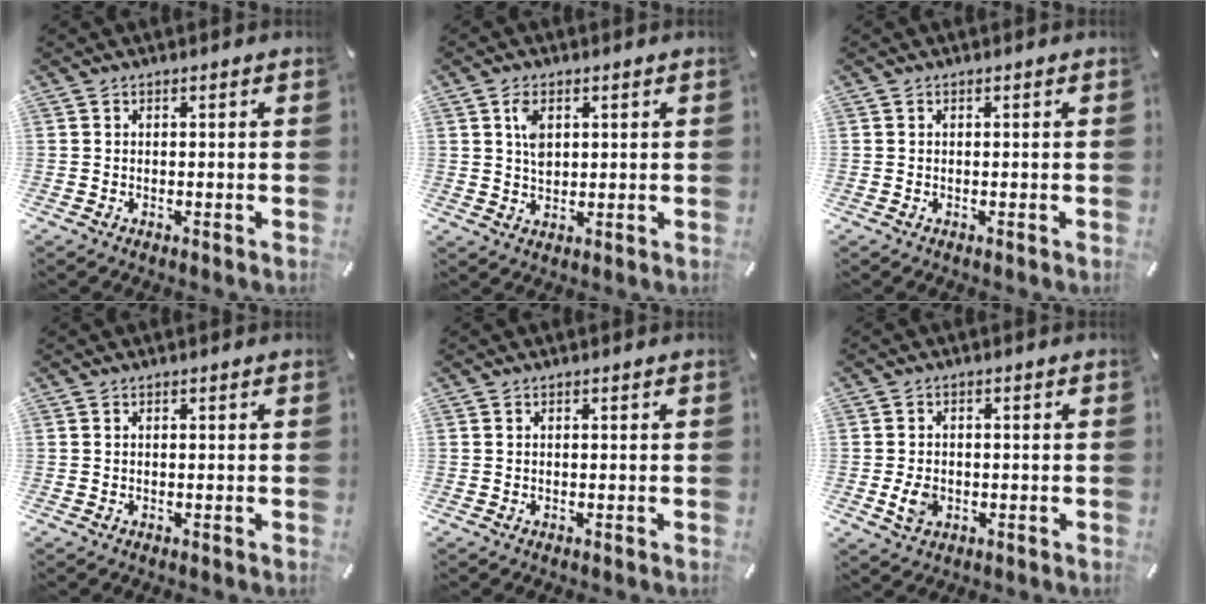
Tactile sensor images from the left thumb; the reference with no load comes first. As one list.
[{"total": 4.5, "force": [1.5, 3.0, 3.1], "torque": [-0.053, -0.001, 0.024]}, {"total": 0.0}, {"total": 0.0}, {"total": 0.0}, {"total": 4.4, "force": [-0.9, 3.3, 2.8], "torque": [-0.061, -0.005, -0.021]}]